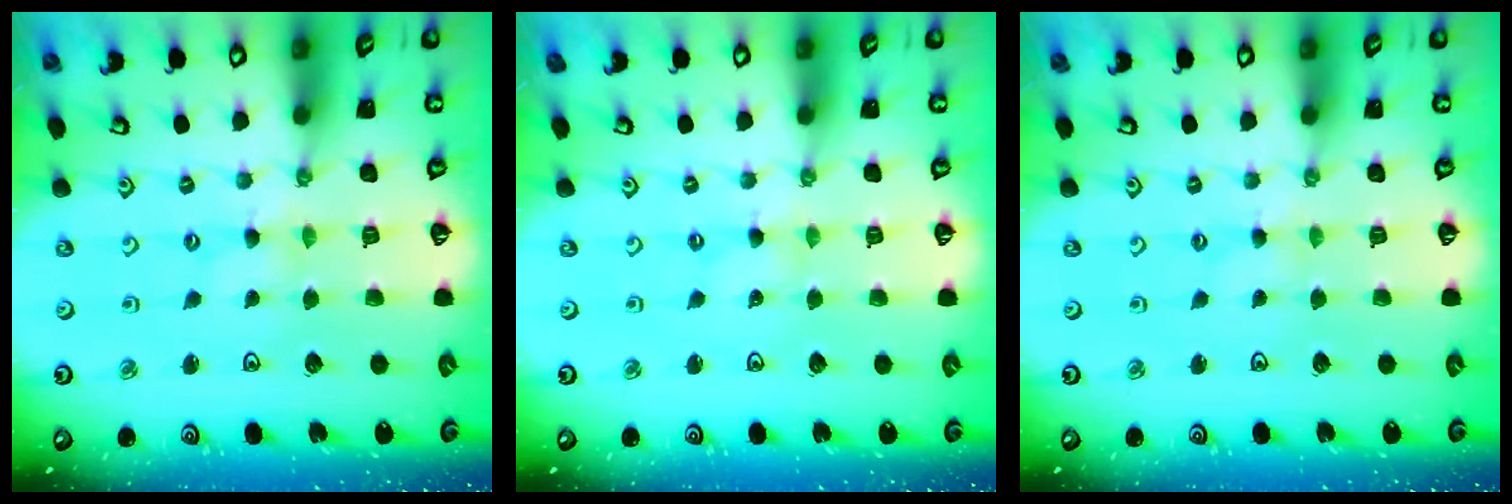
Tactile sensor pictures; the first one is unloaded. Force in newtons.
{"total": 0.0}
{"total": 0.8, "press": 0.7, "slide": 0.2}